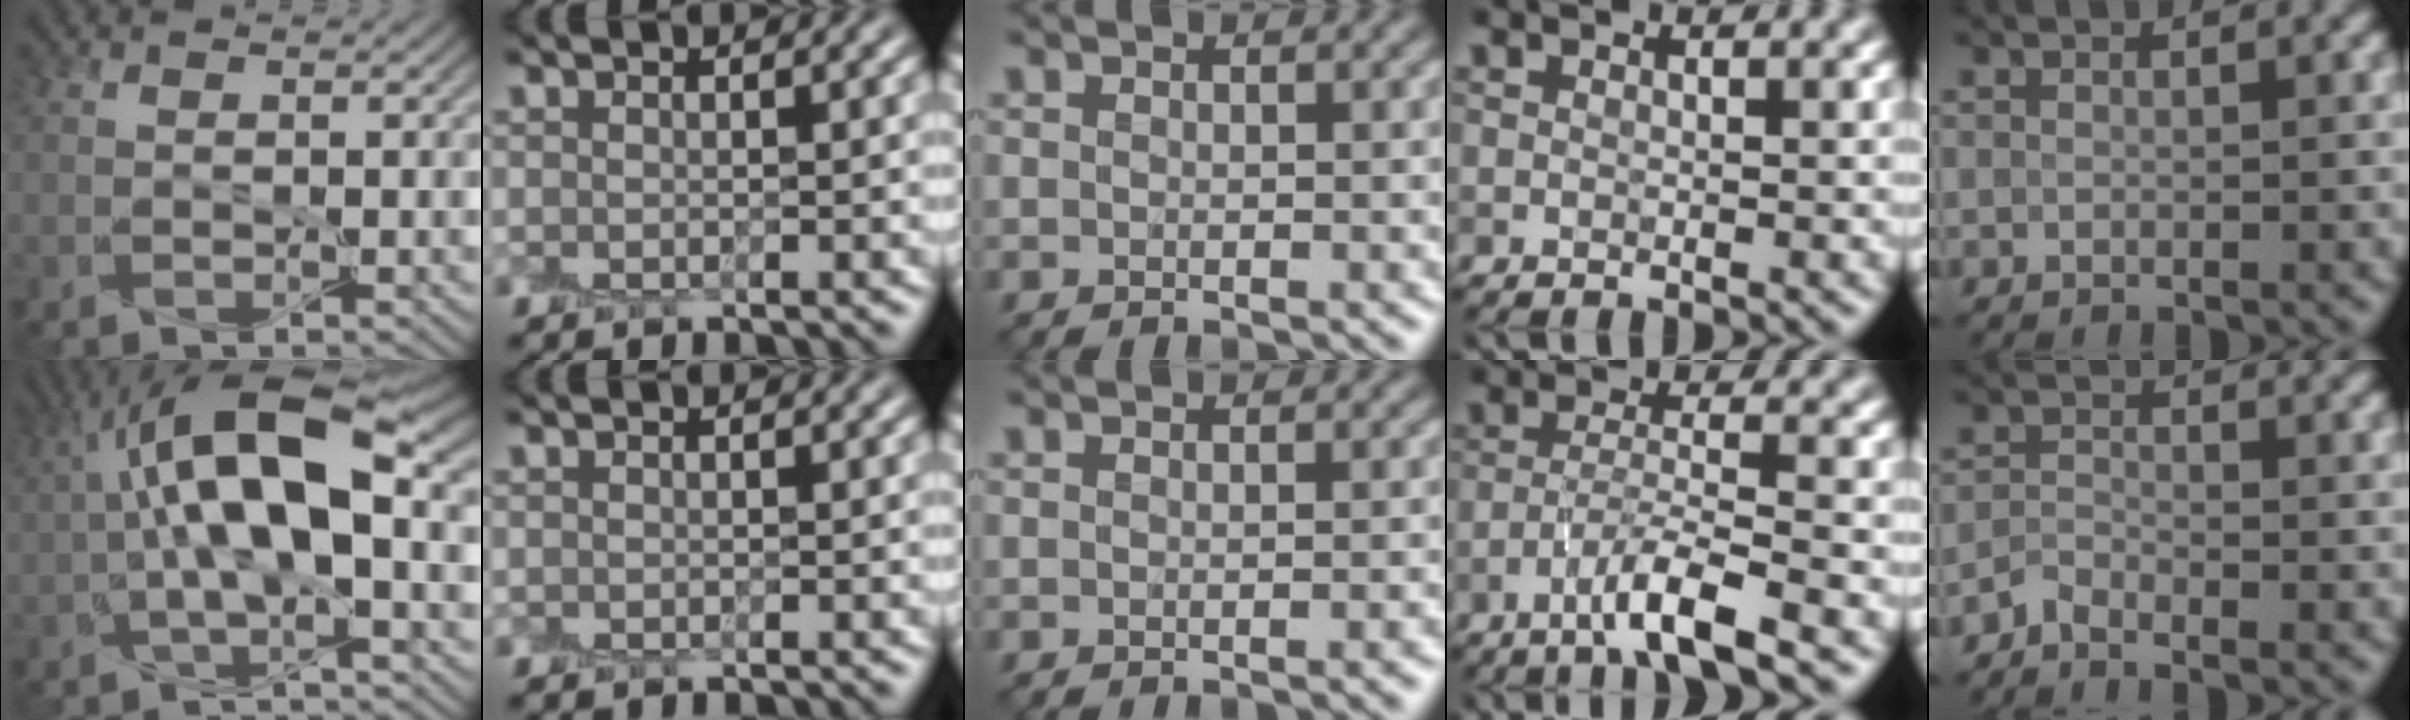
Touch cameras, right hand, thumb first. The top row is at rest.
{"thumb": {"total": 11.2, "force": [-0.3, 3.5, 10.7], "torque": [-0.191, 0.030, -0.016]}, "middle": {"total": 0.9, "force": [-0.4, 0.1, 0.8], "torque": [-0.007, -0.006, -0.005]}, "ring": {"total": 4.5, "force": [-2.7, 0.3, 3.6], "torque": [-0.059, 0.008, -0.060]}, "little": {"total": 1.3, "force": [-1.2, 0.3, 0.5], "torque": [-0.011, 0.001, -0.029]}}